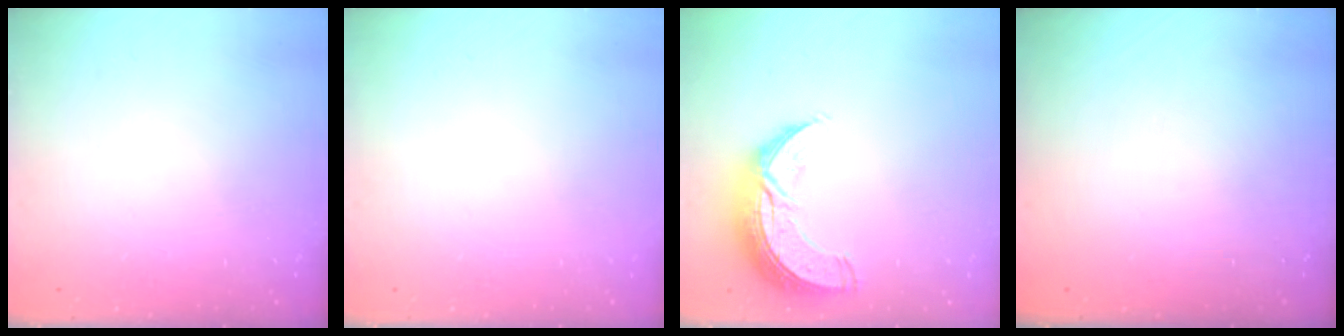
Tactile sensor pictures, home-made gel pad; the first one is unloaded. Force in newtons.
{"total": 0.0}
{"total": 10.6, "press": 10.6, "slide": 0.8}
{"total": 0.0}